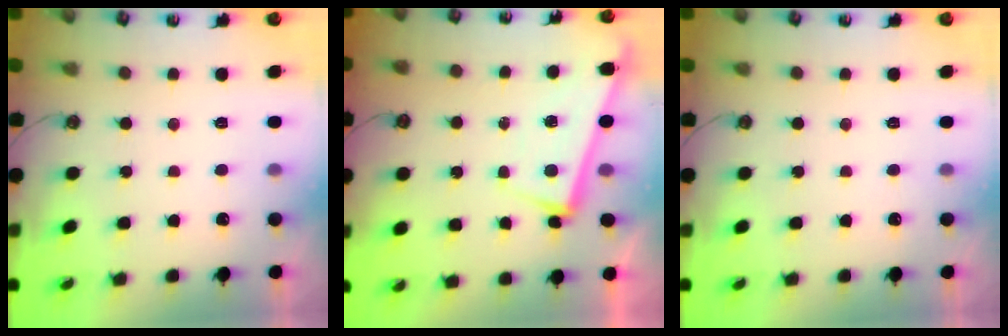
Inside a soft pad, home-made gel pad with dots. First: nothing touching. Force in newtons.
{"total": 0.8, "press": 0.7, "slide": 0.5}
{"total": 0.0}